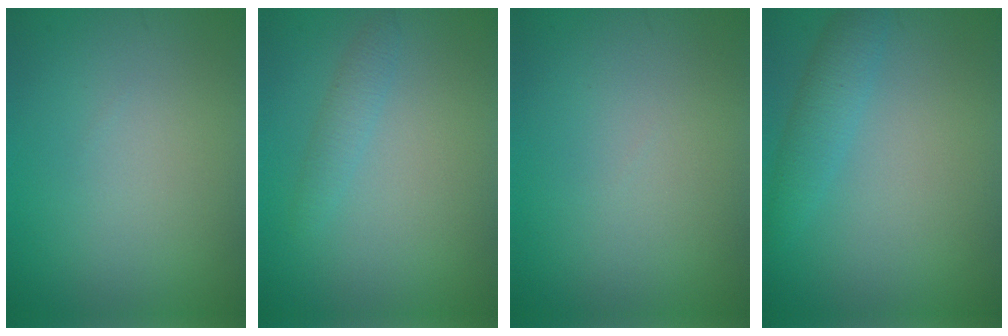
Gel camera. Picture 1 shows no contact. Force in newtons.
{"total": 1.3, "press": 1.3, "slide": 0.1}
{"total": 0.0}
{"total": 2.2, "press": 2.2, "slide": 0.2}